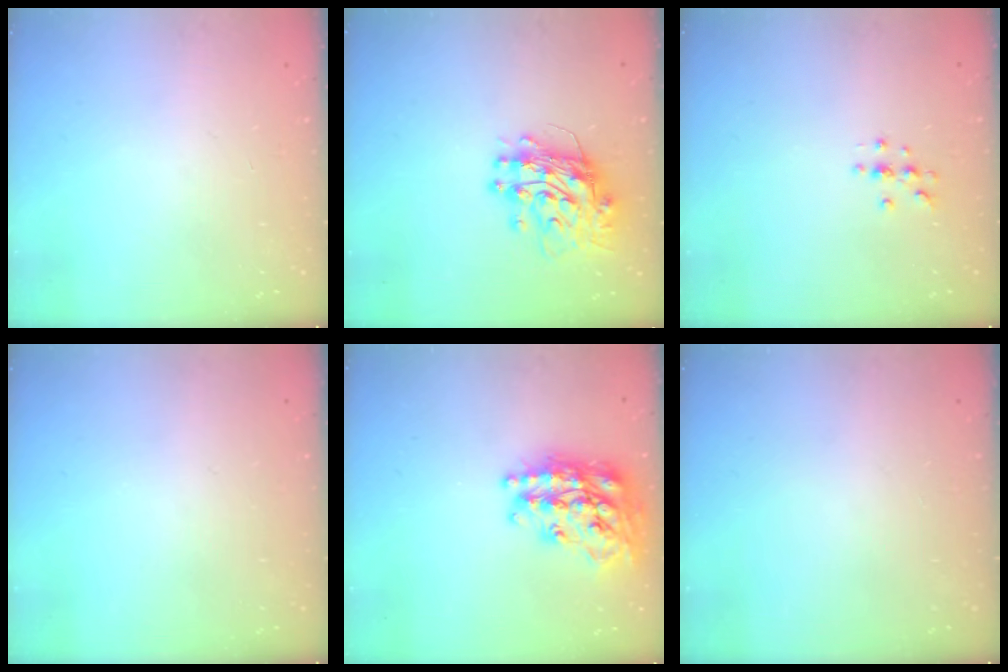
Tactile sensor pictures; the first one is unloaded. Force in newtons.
{"total": 12.9, "press": 12.8, "slide": 1.3}
{"total": 3.5, "press": 3.5, "slide": 0.4}
{"total": 0.0}
{"total": 25.1, "press": 25.0, "slide": 2.0}
{"total": 0.0}